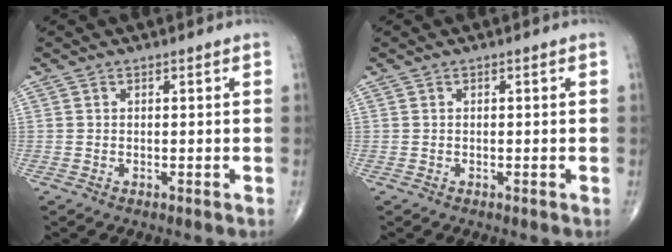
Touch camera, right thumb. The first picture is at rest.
{"total": 0.0}